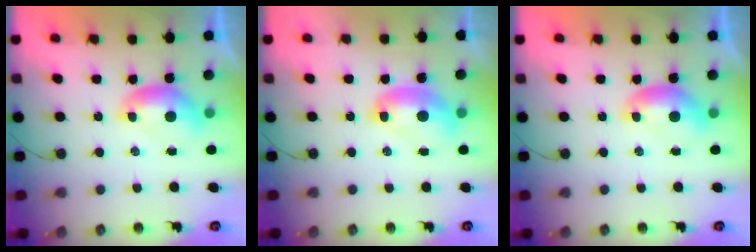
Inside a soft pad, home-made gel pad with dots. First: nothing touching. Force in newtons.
{"total": 3.4, "press": 3.4, "slide": 0.2}
{"total": 0.0}